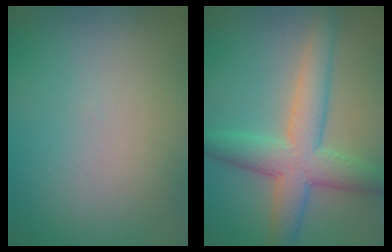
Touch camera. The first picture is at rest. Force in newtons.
{"total": 6.5, "press": 6.5, "slide": 0.1}